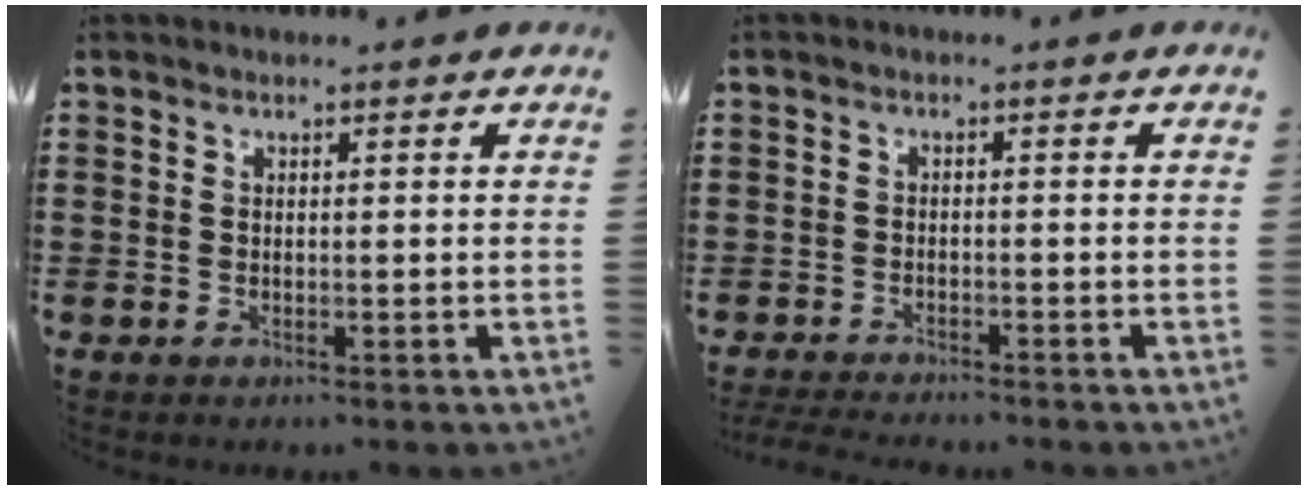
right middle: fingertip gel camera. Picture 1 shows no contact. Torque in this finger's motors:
{"motor_torque": [0.34, -0.11, 0.03, 0.05]}